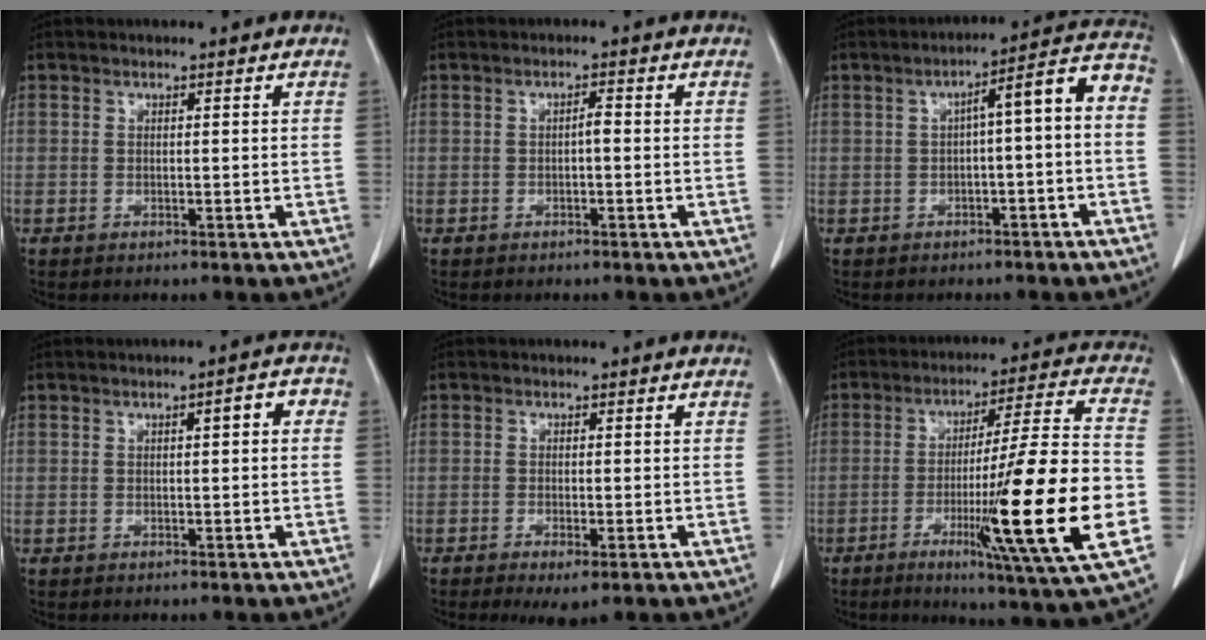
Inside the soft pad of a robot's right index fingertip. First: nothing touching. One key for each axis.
{"total": 1.2, "fx": -0.2, "fy": 0.3, "fz": 1.2, "tx": -0.020, "ty": 0.003, "tz": -0.004}
{"total": 9.3, "fx": -0.8, "fy": 1.1, "fz": 9.2, "tx": -0.123, "ty": 0.040, "tz": -0.014}
{"total": 3.0, "fx": 0.5, "fy": 0.7, "fz": 2.9, "tx": -0.038, "ty": 0.014, "tz": 0.003}
{"total": 2.2, "fx": -1.0, "fy": 0.6, "fz": 1.9, "tx": -0.030, "ty": -0.005, "tz": -0.011}
{"total": 21.4, "fx": -5.6, "fy": -0.8, "fz": 20.7, "tx": -0.311, "ty": -0.015, "tz": -0.090}